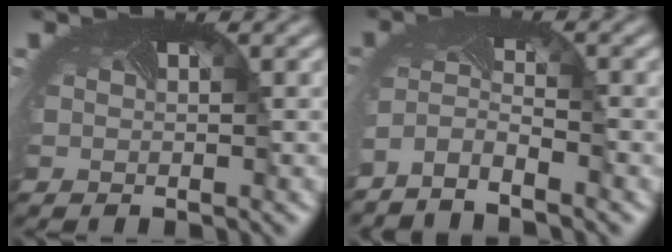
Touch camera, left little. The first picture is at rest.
{"total": 2.7, "force": [-2.7, 0.0, 0.5], "torque": [-0.033, -0.017, -0.056]}